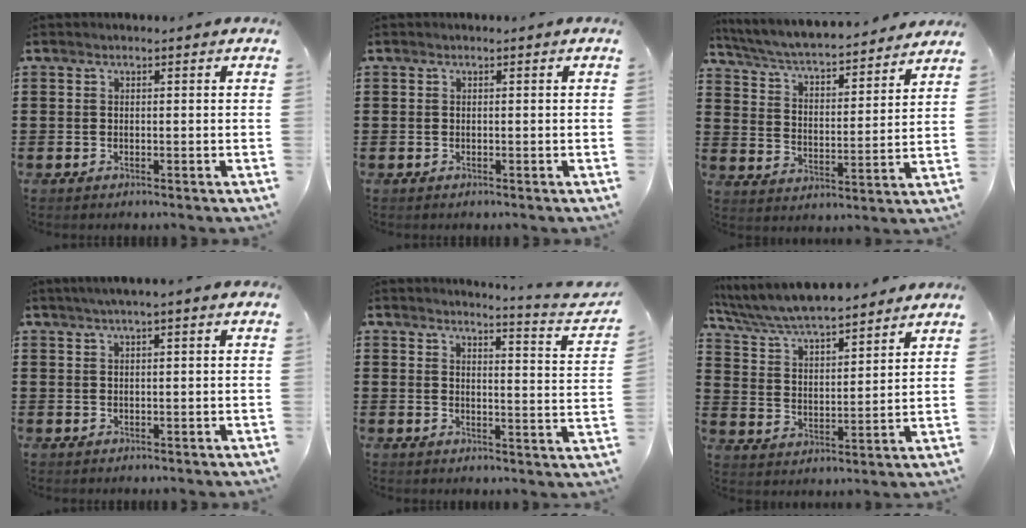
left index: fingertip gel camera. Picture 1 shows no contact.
{"total": 0.0}
{"total": 4.8, "force": [4.6, 0.0, 1.4], "torque": [-0.051, -0.039, 0.072]}
{"total": 1.6, "force": [1.0, 0.0, 1.3], "torque": [-0.025, 0.002, 0.018]}
{"total": 3.5, "force": [3.2, -0.8, 1.3], "torque": [-0.025, -0.040, 0.045]}
{"total": 6.7, "force": [6.3, 0.6, 2.0], "torque": [-0.069, -0.038, 0.108]}